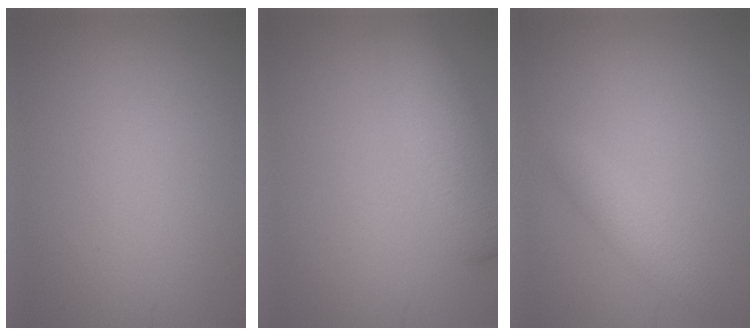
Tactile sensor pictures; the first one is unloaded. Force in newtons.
{"total": 5.2, "press": 5.2, "slide": 0.2}
{"total": 1.9, "press": 1.9, "slide": 0.1}